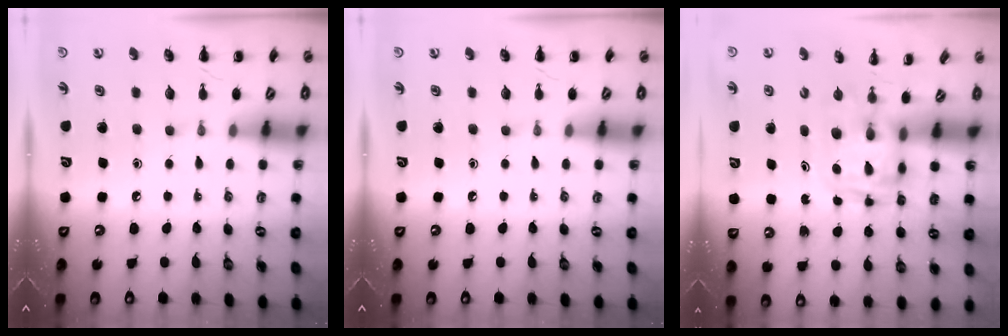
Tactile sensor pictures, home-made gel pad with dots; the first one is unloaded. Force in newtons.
{"total": 0.0}
{"total": 2.7, "press": 2.7, "slide": 0.2}